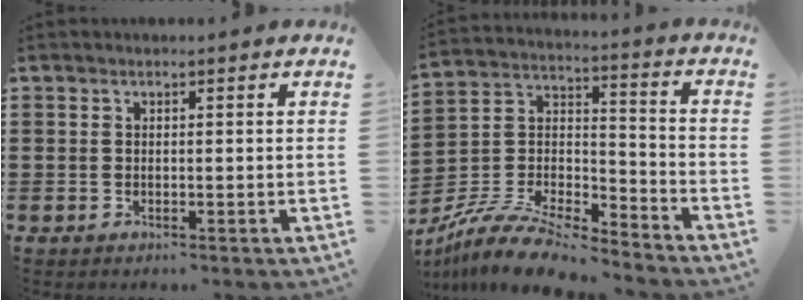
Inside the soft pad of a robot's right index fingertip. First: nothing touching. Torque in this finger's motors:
{"motor_torque": [-0.98, 1.16, -1.05, -0.21]}